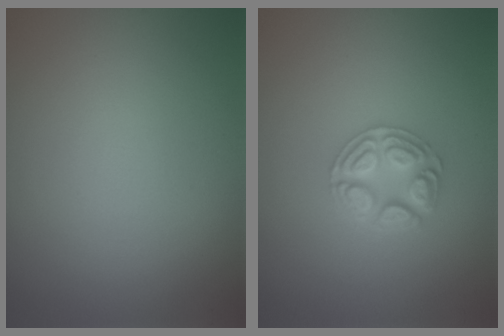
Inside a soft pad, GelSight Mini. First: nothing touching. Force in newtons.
{"total": 2.5, "press": 2.5, "slide": 0.4}